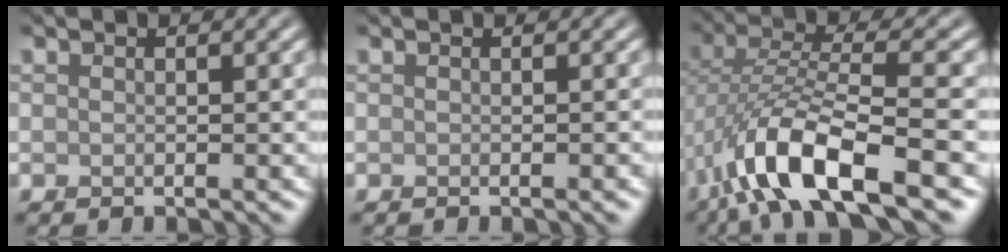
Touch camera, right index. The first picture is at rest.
{"total": 1.2, "force": [-0.3, 0.4, 1.1], "torque": [-0.005, 0.002, -0.006]}
{"total": 10.2, "force": [-5.3, 2.9, 8.2], "torque": [-0.164, 0.005, -0.101]}